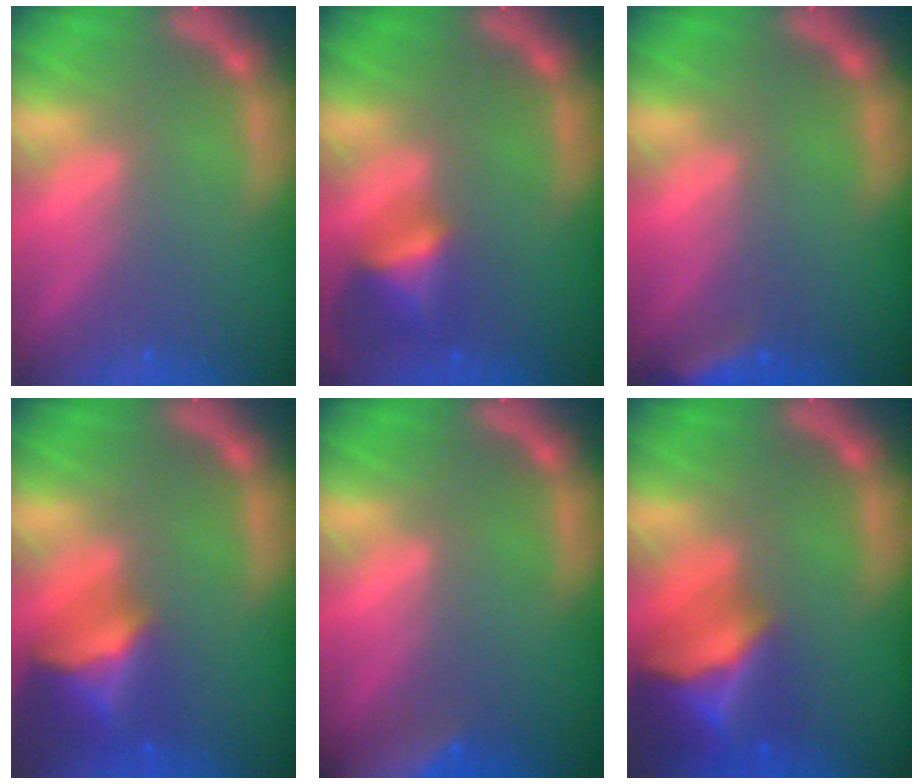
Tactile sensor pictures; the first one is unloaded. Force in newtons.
{"total": 4.0}
{"total": 3.5}
{"total": 7.0}
{"total": 9.4}
{"total": 10.0}